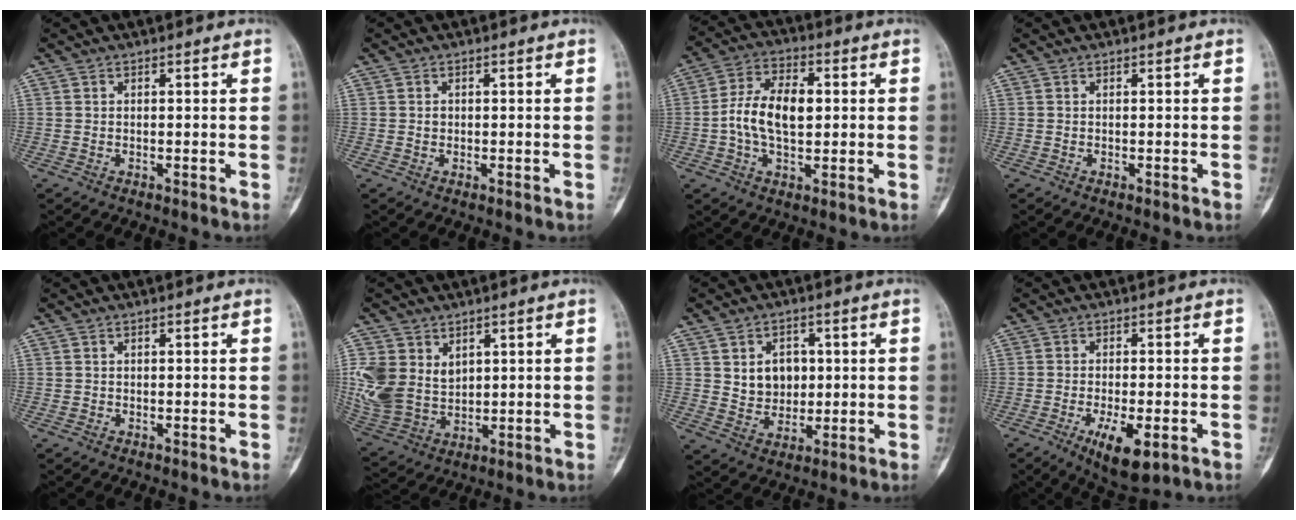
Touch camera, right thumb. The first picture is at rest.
{"total": 0.6, "force": [0.1, 0.6, 0.2], "torque": [0.001, 0.002, 0.002]}
{"total": 11.0, "force": [0.2, 6.2, 9.0], "torque": [-0.165, 0.018, -0.001]}
{"total": 0.0}
{"total": 0.0}
{"total": 12.2, "force": [3.6, 9.4, 6.9], "torque": [-0.143, -0.016, 0.092]}
{"total": 7.5, "force": [1.5, 6.0, 4.2], "torque": [-0.030, -0.008, 0.031]}
{"total": 8.8, "force": [-3.6, 3.2, 7.3], "torque": [-0.117, -0.007, -0.049]}